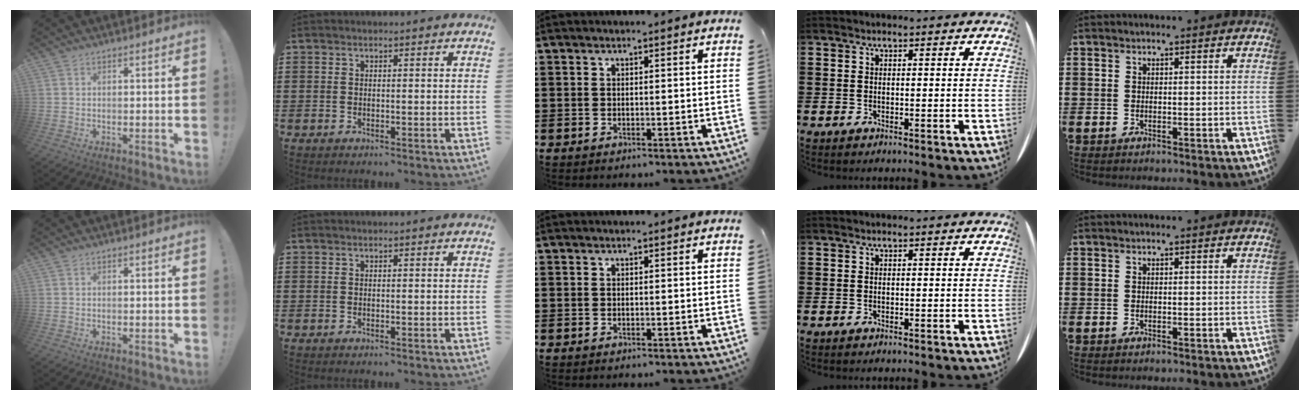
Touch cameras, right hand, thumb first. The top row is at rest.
{}